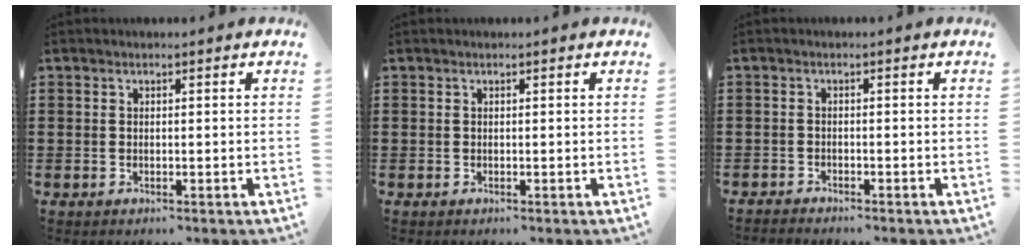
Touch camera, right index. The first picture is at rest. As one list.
[{"total": 0.0}, {"total": 1.3, "force": [-1.3, 0.1, -0.1], "torque": [-0.002, 0.002, -0.028]}]